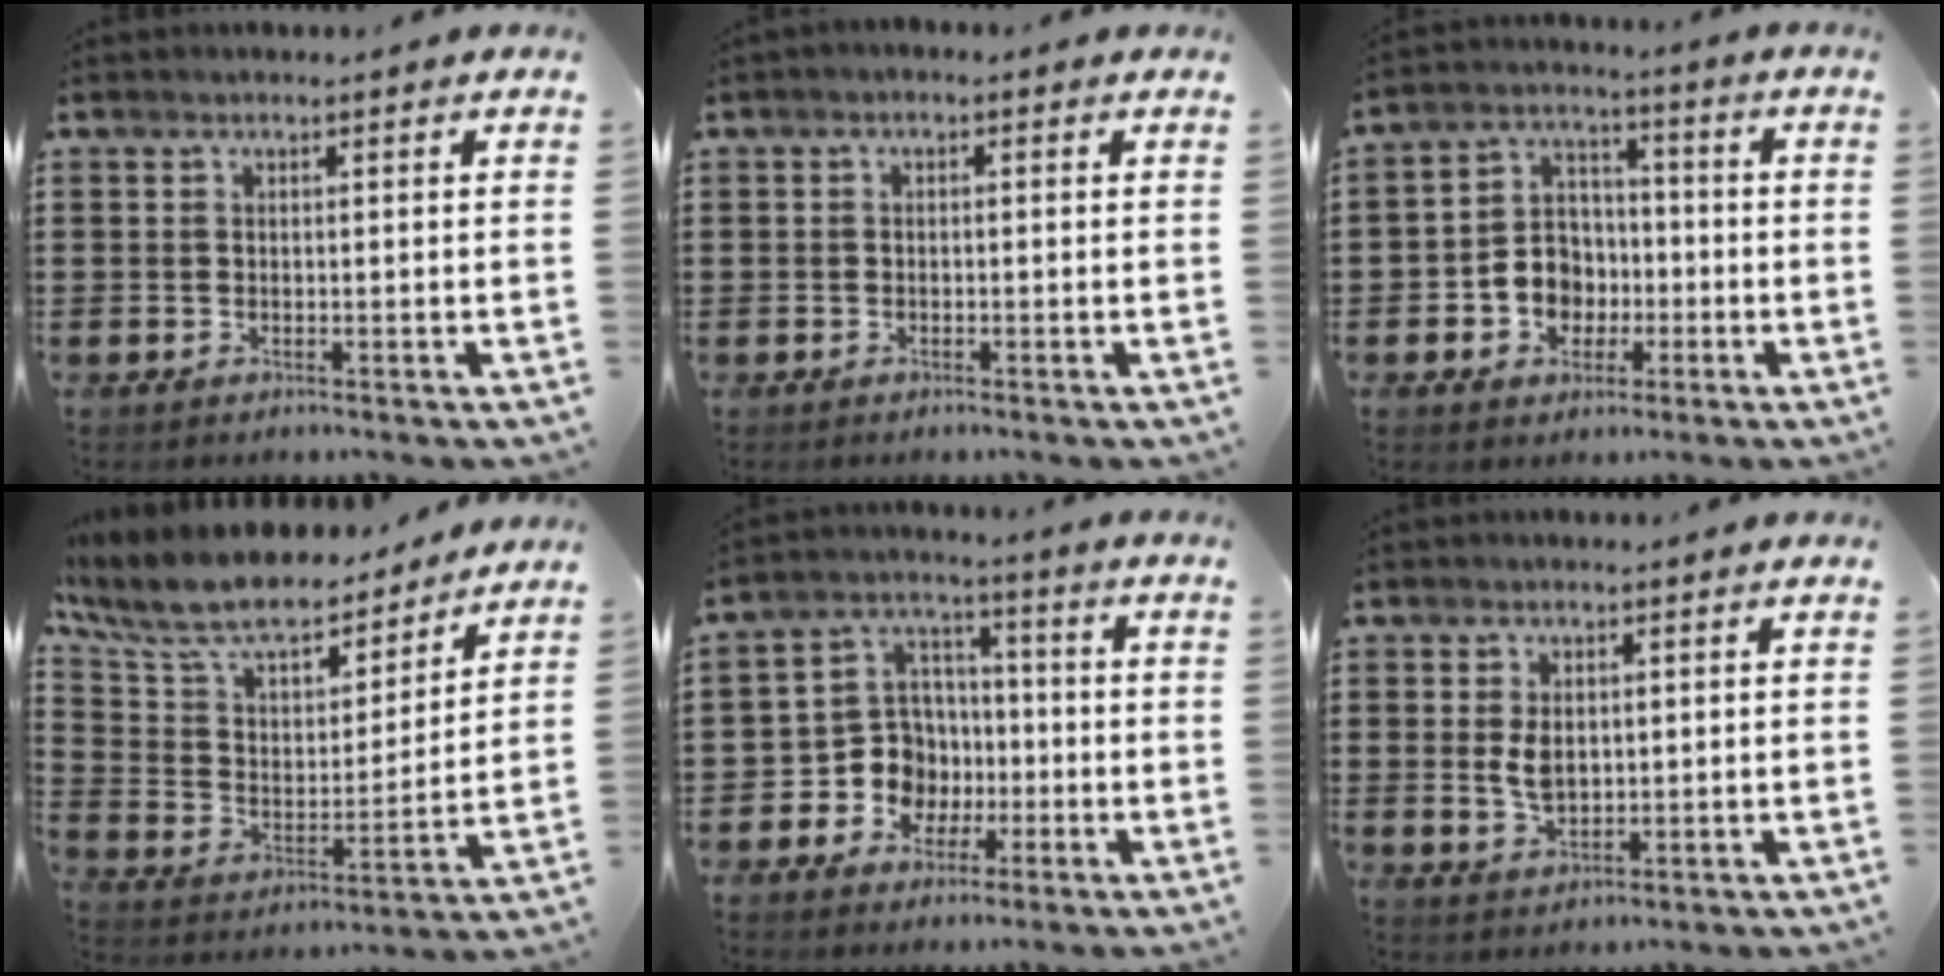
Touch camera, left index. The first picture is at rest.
{"total": 0.7, "force": [-0.5, 0.3, 0.3], "torque": [-0.008, -0.003, -0.010]}
{"total": 6.6, "force": [-2.1, 5.9, 2.2], "torque": [-0.062, 0.021, -0.039]}
{"total": 9.9, "force": [8.5, 2.8, 4.2], "torque": [-0.124, -0.055, 0.146]}
{"total": 8.9, "force": [-2.0, 8.2, 2.8], "torque": [-0.101, 0.011, -0.036]}
{"total": 3.9, "force": [0.5, 2.4, 3.0], "torque": [-0.070, 0.004, 0.006]}